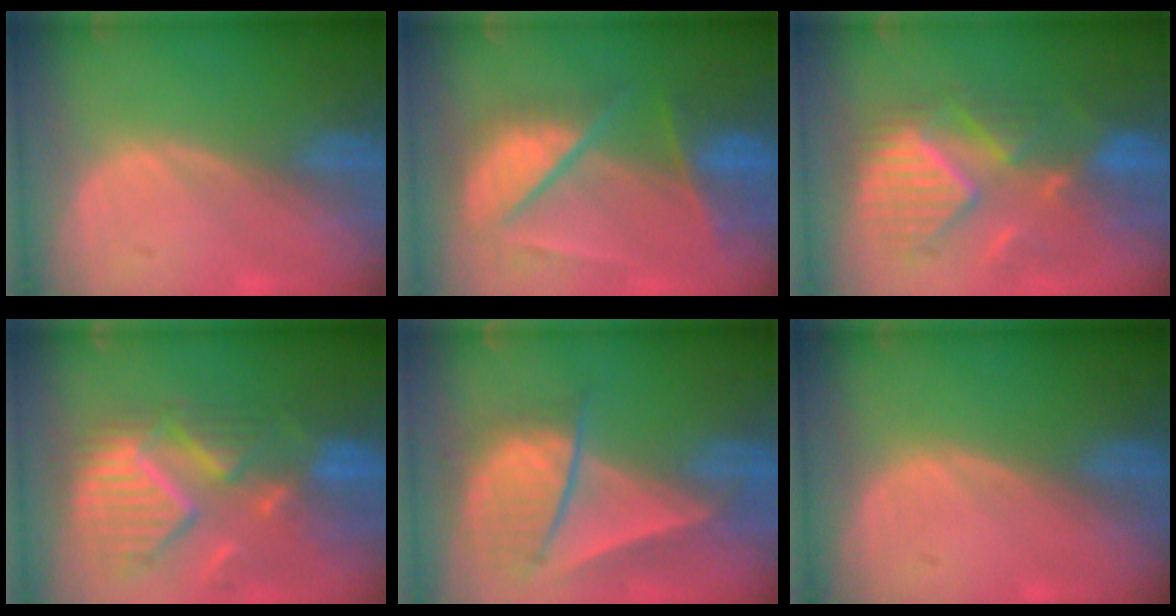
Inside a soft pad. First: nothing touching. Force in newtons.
{"total": 9.3, "press": 8.1, "slide": 4.5}
{"total": 10.2, "press": 9.5, "slide": 3.7}
{"total": 12.2, "press": 10.6, "slide": 6.0}
{"total": 8.6, "press": 7.7, "slide": 3.7}
{"total": 0.0}